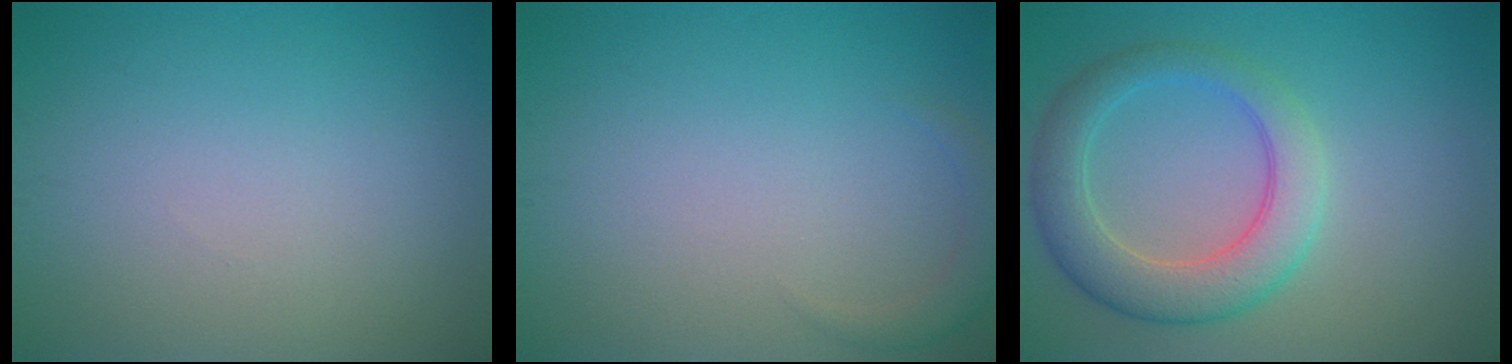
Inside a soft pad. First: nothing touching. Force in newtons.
{"total": 1.4, "press": 1.4, "slide": 0.1}
{"total": 5.5, "press": 5.5, "slide": 0.3}